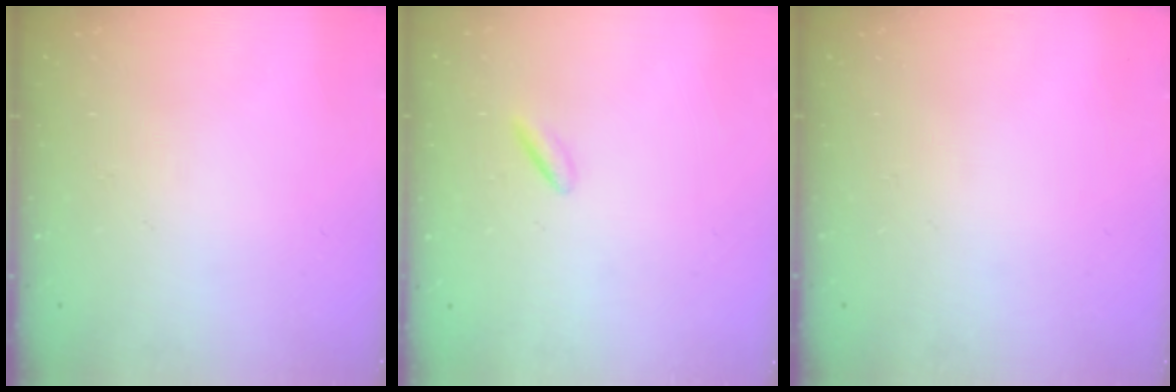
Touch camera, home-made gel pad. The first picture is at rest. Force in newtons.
{"total": 0.8, "press": 0.7, "slide": 0.4}
{"total": 0.0}